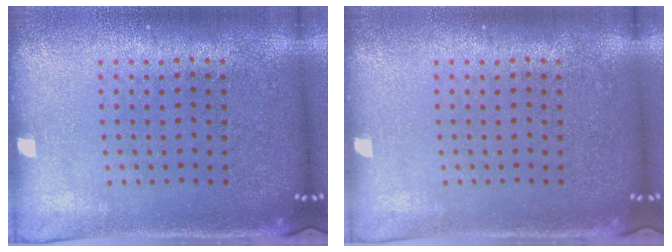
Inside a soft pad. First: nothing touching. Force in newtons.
{"total": 0.0}